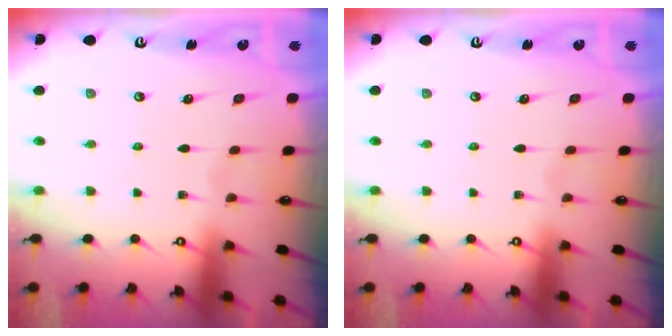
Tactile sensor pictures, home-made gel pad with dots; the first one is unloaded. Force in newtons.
{"total": 0.0}